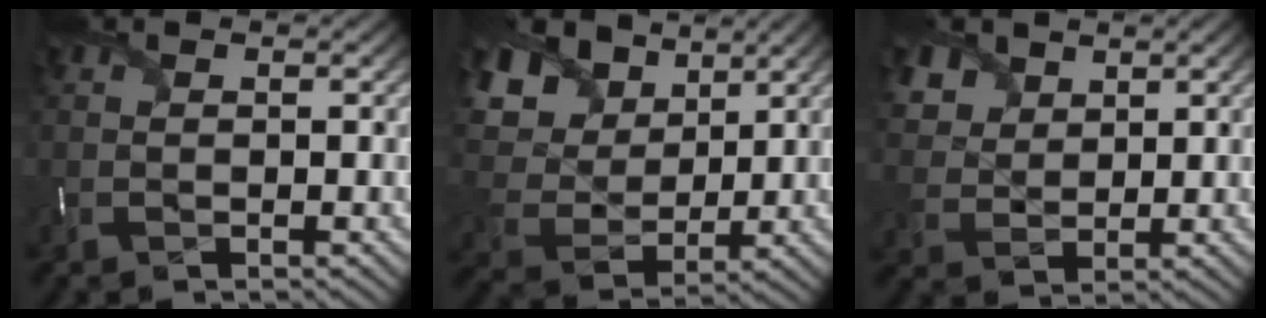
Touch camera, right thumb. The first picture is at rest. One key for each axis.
{"total": 13.0, "fx": 6.6, "fy": 8.9, "fz": 6.7, "tx": -0.199, "ty": 0.041, "tz": 0.116}
{"total": 5.0, "fx": 3.1, "fy": 3.7, "fz": 1.4, "tx": -0.058, "ty": 0.000, "tz": 0.061}